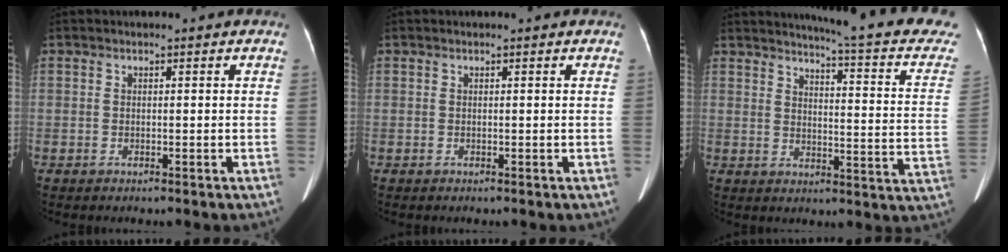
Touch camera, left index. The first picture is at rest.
{"total": 0.0}
{"total": 18.3, "force": [16.6, 0.9, 7.8], "torque": [-0.101, -0.079, 0.176]}